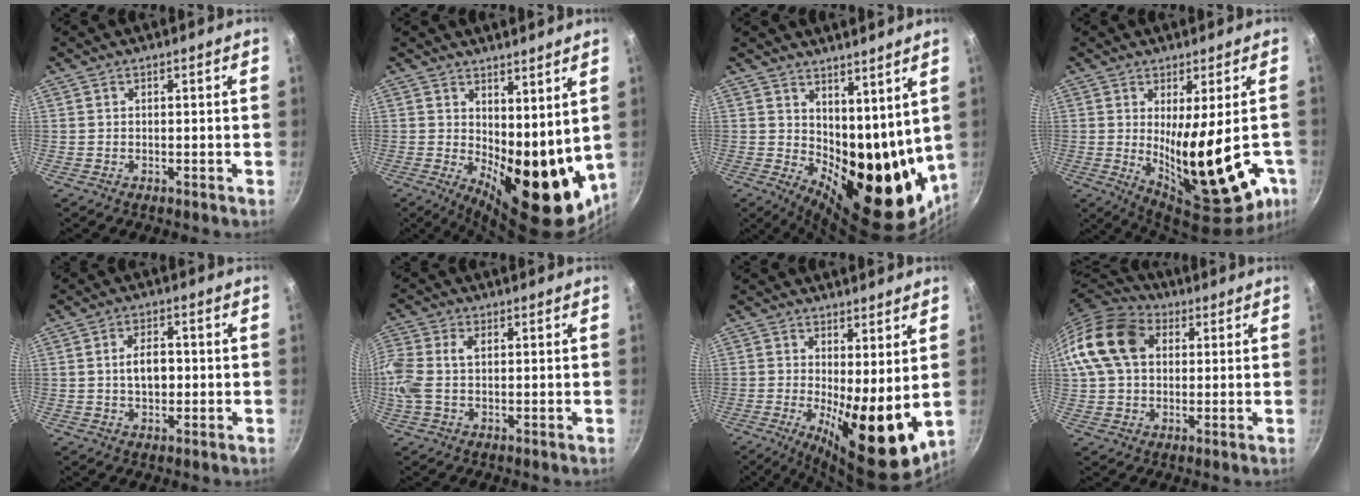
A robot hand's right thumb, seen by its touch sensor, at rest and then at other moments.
{"total": 17.0, "force": [3.0, 7.9, 14.7], "torque": [-0.154, -0.042, 0.064]}
{"total": 17.8, "force": [5.9, 9.4, 13.9], "torque": [-0.158, -0.053, 0.117]}
{"total": 21.4, "force": [-3.3, 6.8, 20.0], "torque": [-0.273, -0.040, -0.024]}
{"total": 5.3, "force": [-0.1, 3.2, 4.2], "torque": [-0.052, 0.011, -0.002]}
{"total": 7.6, "force": [0.6, 4.8, 5.9], "torque": [-0.133, 0.013, 0.003]}
{"total": 13.5, "force": [0.0, 4.8, 12.6], "torque": [-0.160, -0.025, 0.010]}
{"total": 14.5, "force": [3.2, 10.6, 9.3], "torque": [-0.161, 0.021, 0.042]}